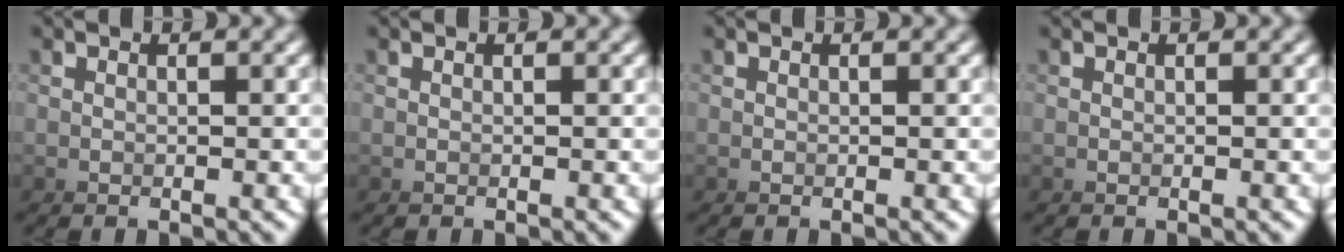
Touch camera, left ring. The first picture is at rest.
{"total": 0.0}
{"total": 0.0}
{"total": 0.0}